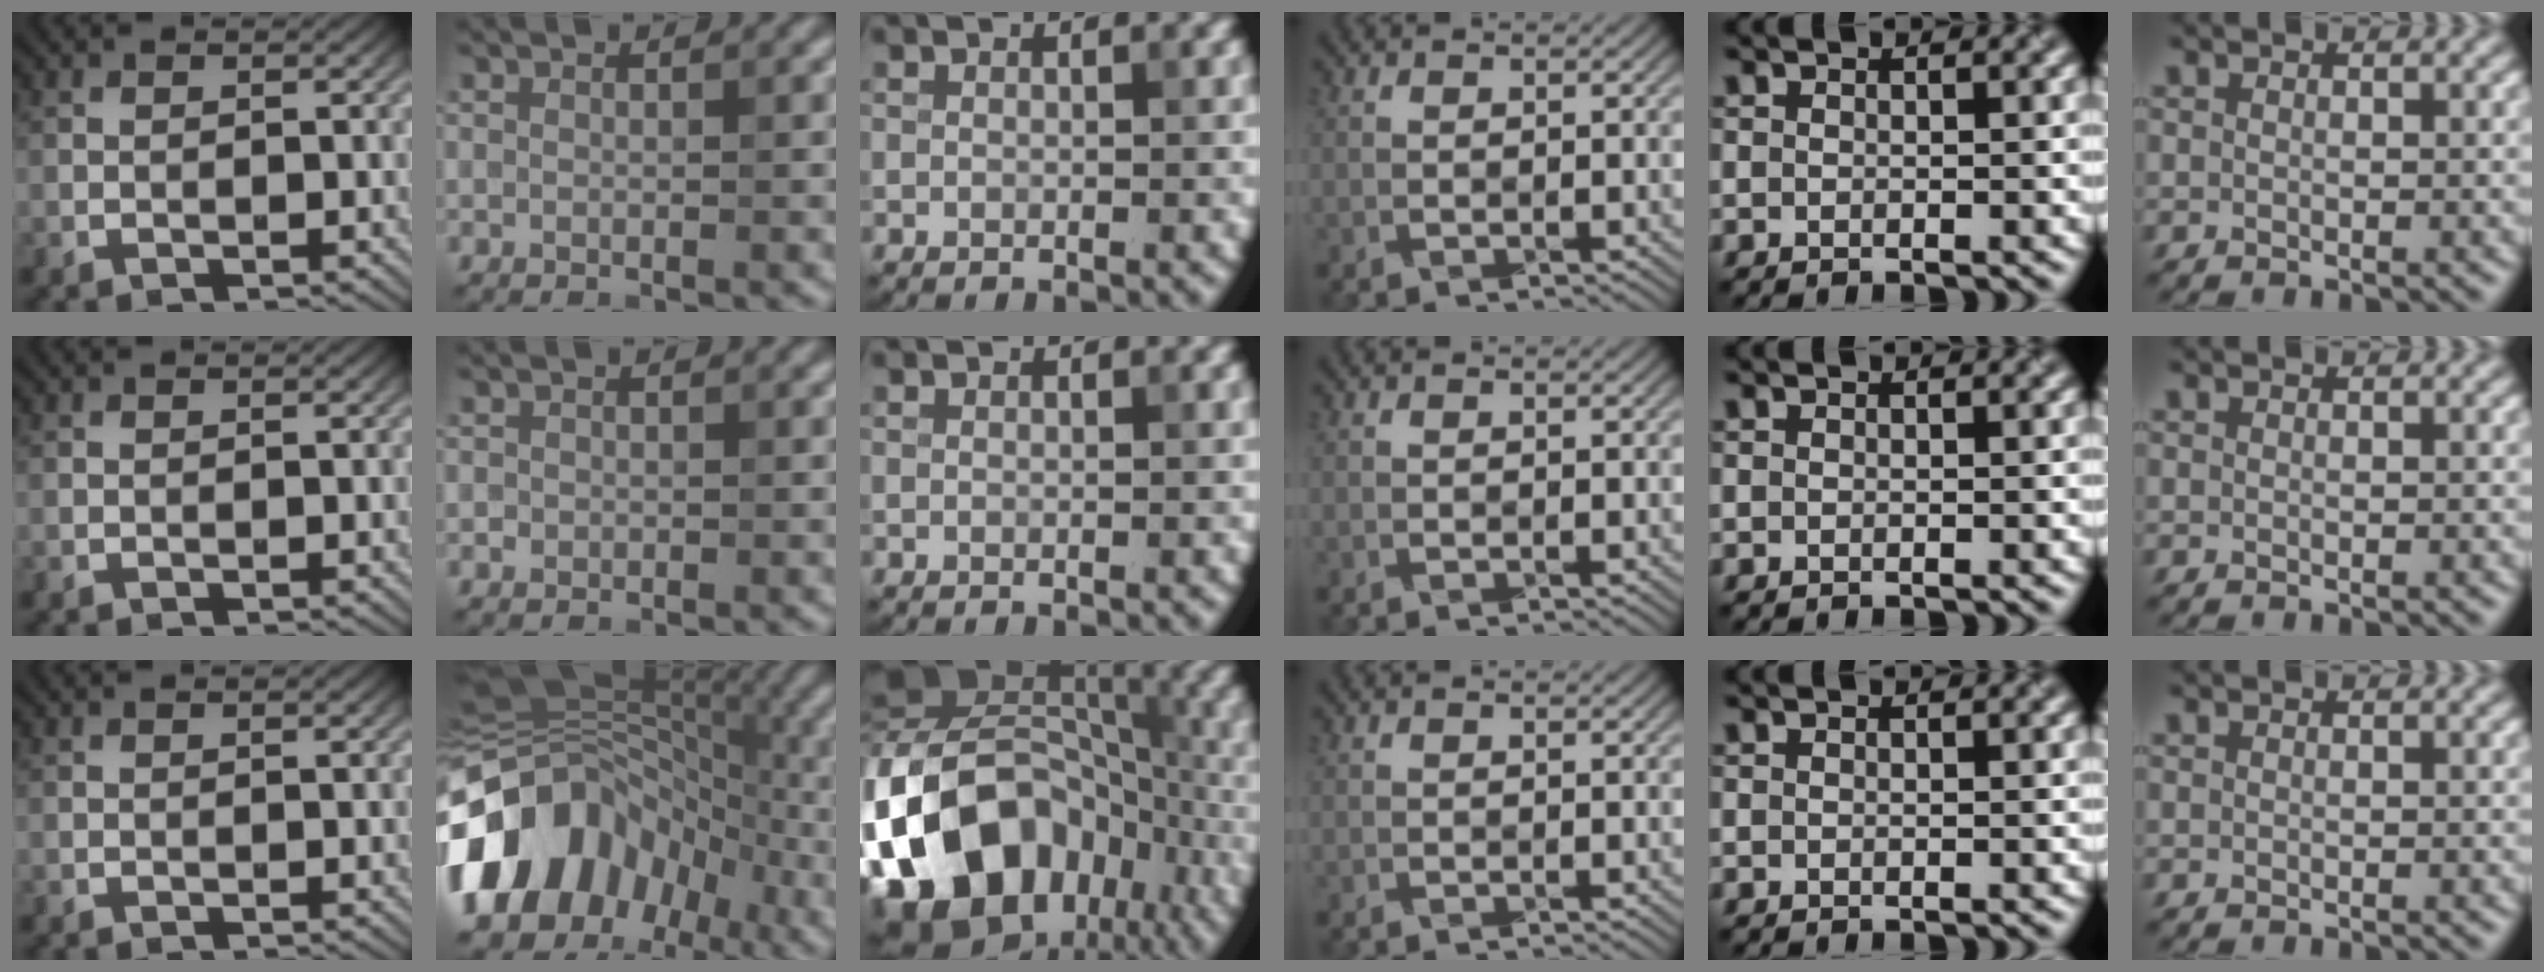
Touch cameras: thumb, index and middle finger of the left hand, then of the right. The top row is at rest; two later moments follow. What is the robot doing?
{"motion": "fold", "object": "canvas paper"}